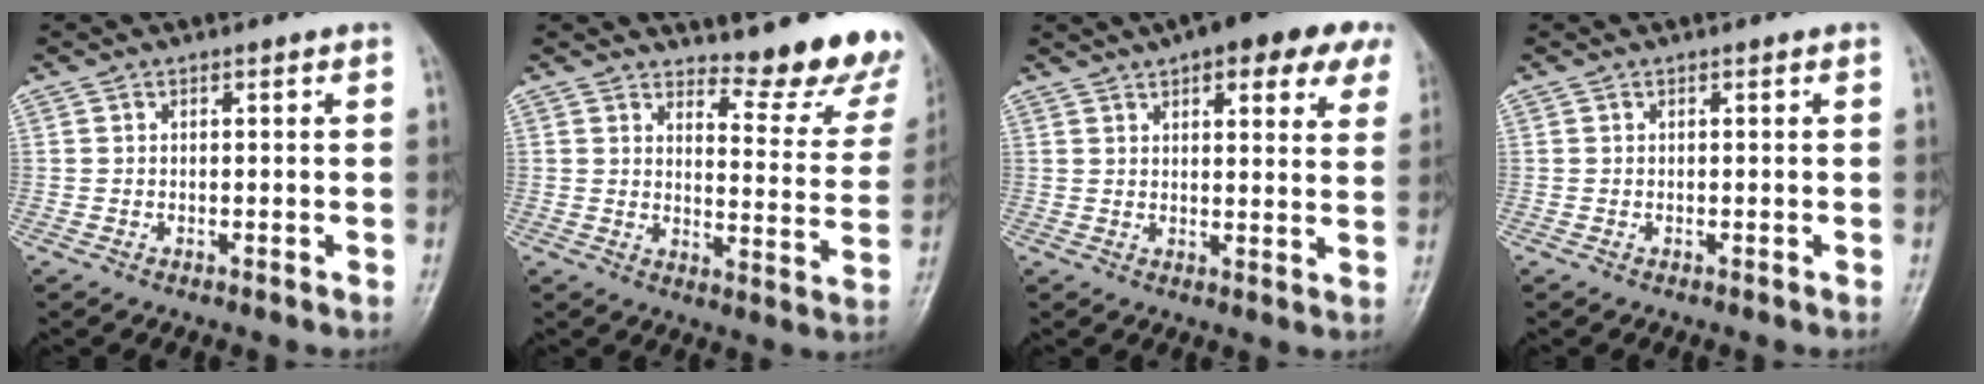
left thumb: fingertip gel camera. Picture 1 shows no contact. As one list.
[{"total": 14.2, "force": [12.7, 3.7, 5.2], "torque": [-0.026, -0.131, 0.142]}, {"total": 16.5, "force": [9.6, 6.1, 12.0], "torque": [-0.129, -0.007, 0.114]}, {"total": 0.0}]